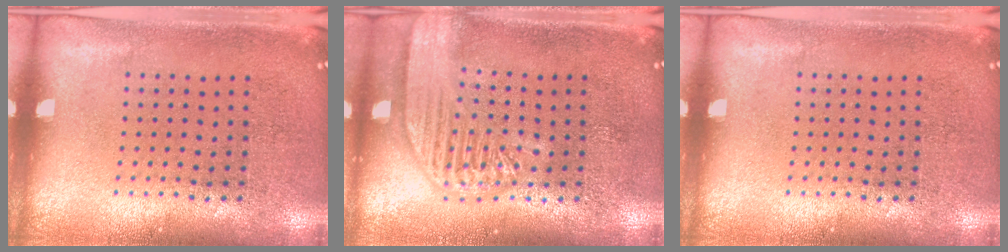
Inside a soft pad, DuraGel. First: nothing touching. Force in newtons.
{"total": 2.5, "press": 2.5, "slide": 0.2}
{"total": 0.0}